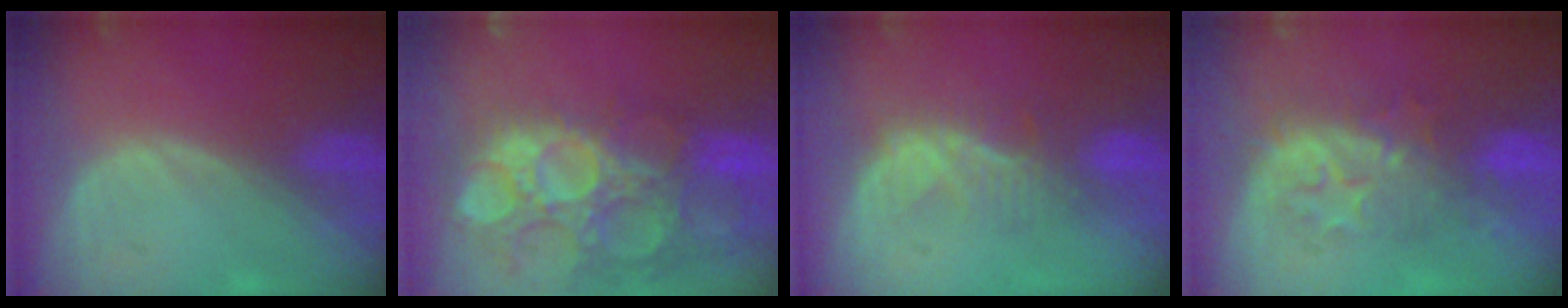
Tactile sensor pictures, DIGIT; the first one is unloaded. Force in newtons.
{"total": 15.2, "press": 12.6, "slide": 8.5}
{"total": 5.2, "press": 5.0, "slide": 1.3}
{"total": 8.3, "press": 8.2, "slide": 1.8}